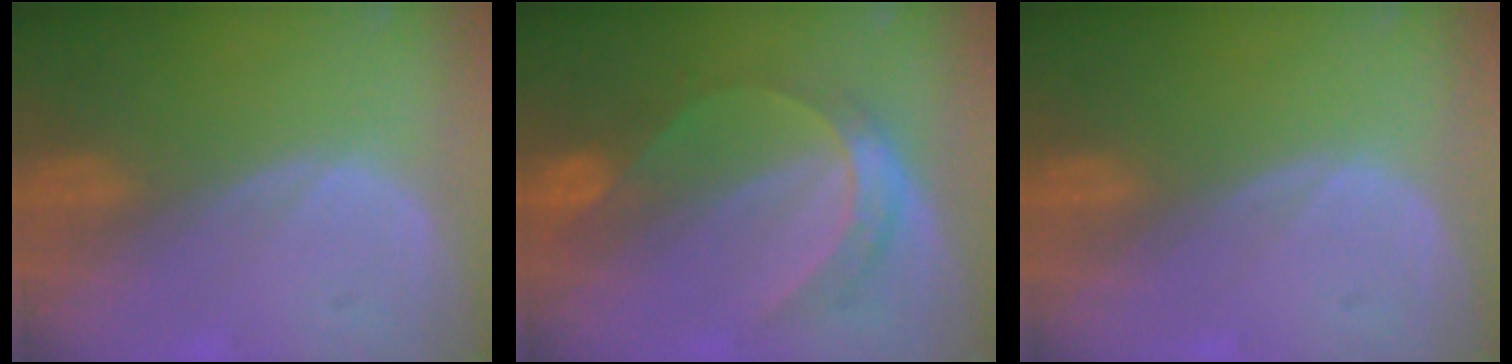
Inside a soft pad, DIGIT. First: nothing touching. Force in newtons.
{"total": 5.9, "press": 5.9, "slide": 0.2}
{"total": 0.0}